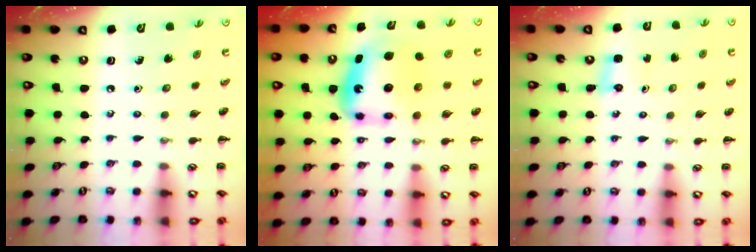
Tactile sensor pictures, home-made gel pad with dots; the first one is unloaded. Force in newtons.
{"total": 6.7, "press": 6.6, "slide": 1.4}
{"total": 1.8, "press": 1.7, "slide": 0.5}